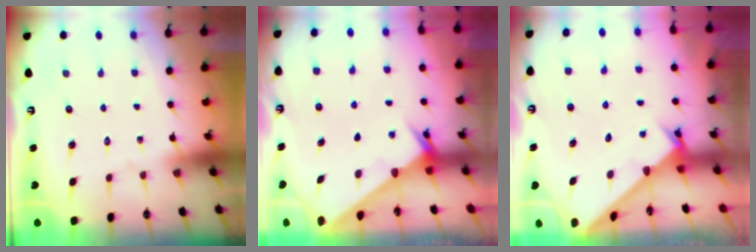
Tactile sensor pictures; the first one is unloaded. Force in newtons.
{"total": 1.8, "press": 1.8, "slide": 0.0}
{"total": 1.4, "press": 1.4, "slide": 0.1}